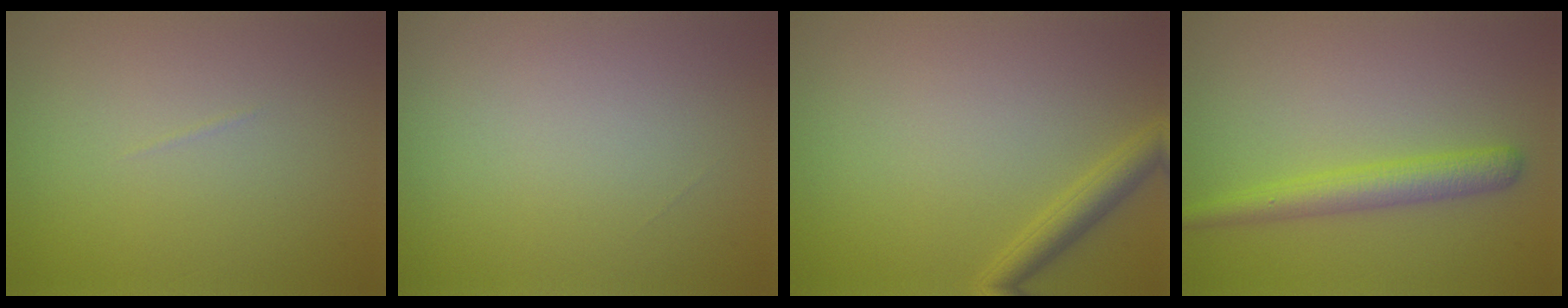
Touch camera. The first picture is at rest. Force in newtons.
{"total": 0.0}
{"total": 2.3, "press": 2.3, "slide": 0.2}
{"total": 3.4, "press": 3.4, "slide": 0.1}